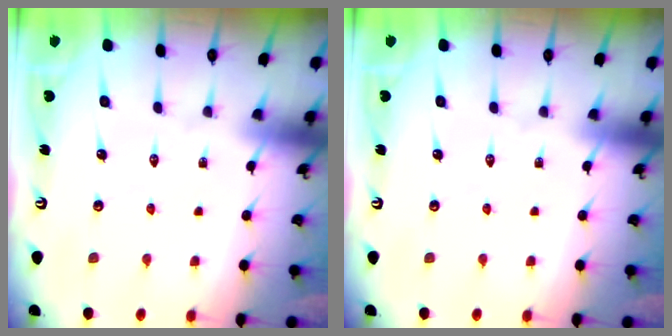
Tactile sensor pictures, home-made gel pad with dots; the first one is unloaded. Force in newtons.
{"total": 0.0}